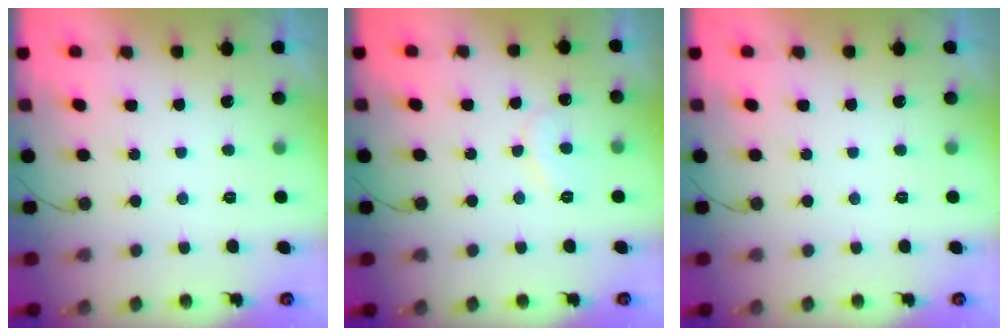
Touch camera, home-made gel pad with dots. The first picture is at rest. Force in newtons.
{"total": 7.1, "press": 7.0, "slide": 0.7}
{"total": 0.0}